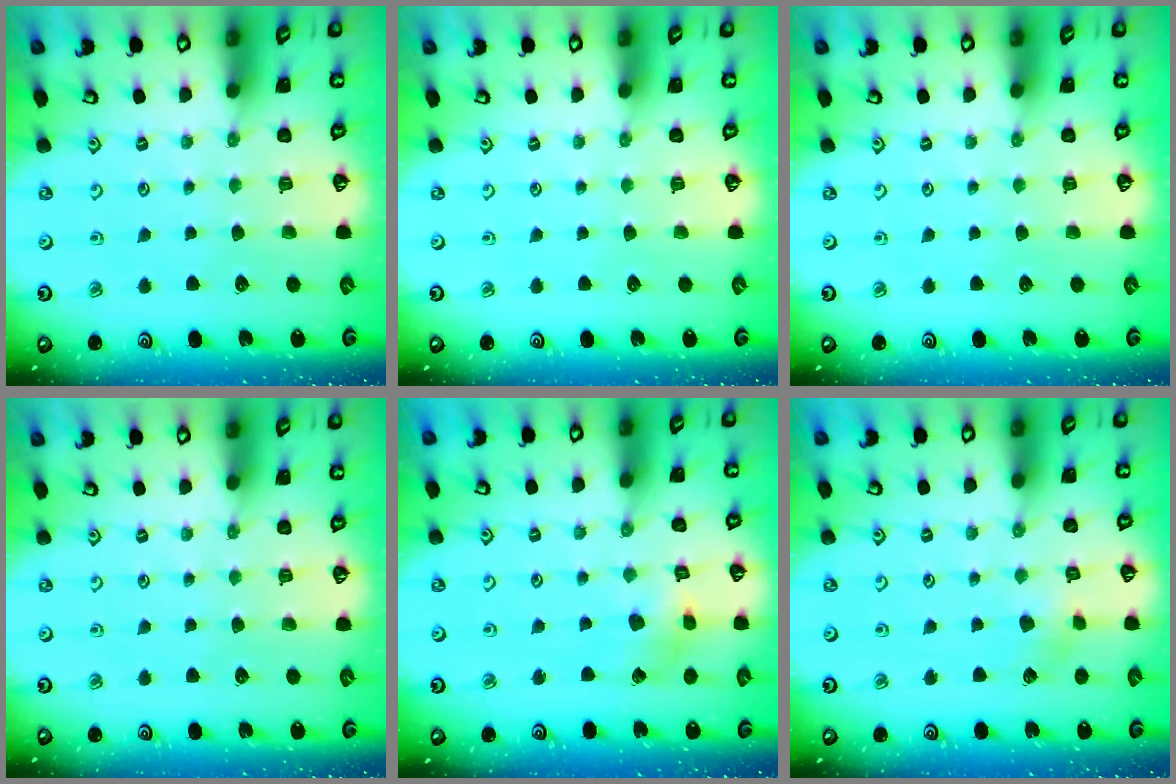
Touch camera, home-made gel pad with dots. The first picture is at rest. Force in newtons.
{"total": 0.0}
{"total": 0.0}
{"total": 0.0}
{"total": 5.4, "press": 5.3, "slide": 0.7}
{"total": 3.6, "press": 3.5, "slide": 0.5}